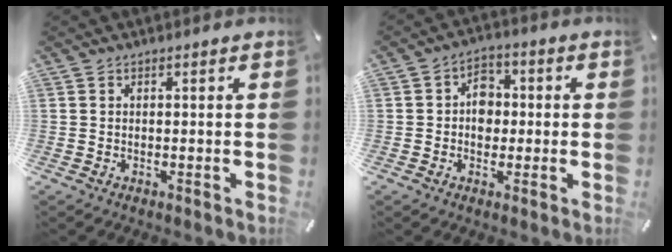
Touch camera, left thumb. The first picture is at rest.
{"total": 5.9, "force": [-0.4, 5.0, 3.2], "torque": [-0.040, 0.006, -0.011]}